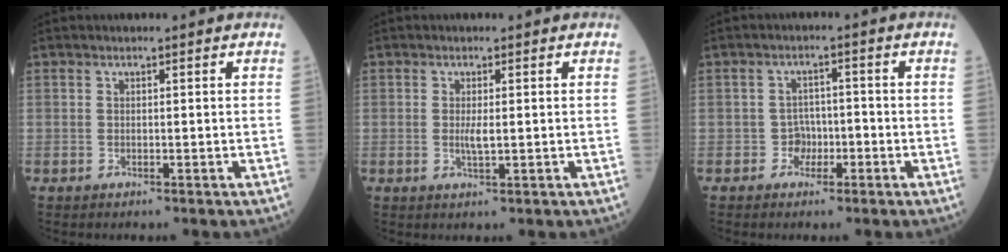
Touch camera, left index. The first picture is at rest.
{"total": 1.9, "force": [0.1, 0.3, 1.9], "torque": [-0.041, -0.003, 0.003]}
{"total": 2.5, "force": [-1.2, 2.1, 0.9], "torque": [-0.008, 0.009, -0.022]}